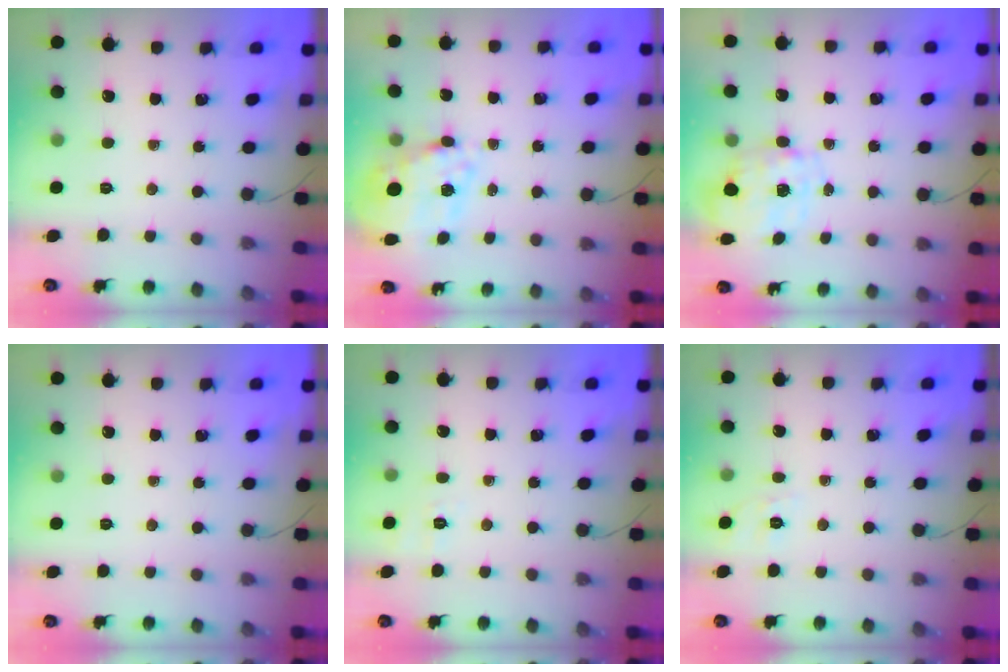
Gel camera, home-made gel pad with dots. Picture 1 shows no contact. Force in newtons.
{"total": 15.5, "press": 15.2, "slide": 3.1}
{"total": 2.7, "press": 2.6, "slide": 0.8}
{"total": 0.0}
{"total": 1.8, "press": 0.4, "slide": 1.8}
{"total": 1.7, "press": 0.0, "slide": 1.7}